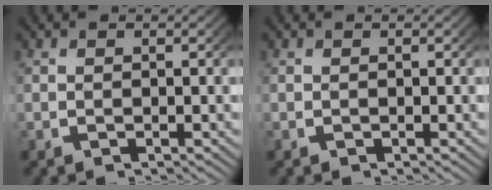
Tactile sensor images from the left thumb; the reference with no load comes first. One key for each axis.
{"total": 0.0}